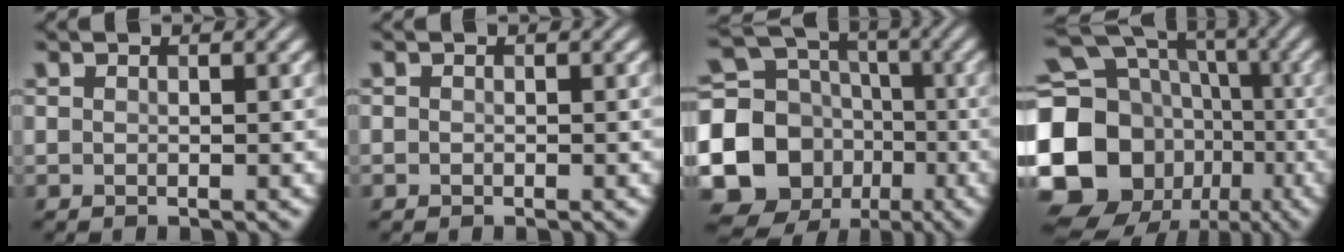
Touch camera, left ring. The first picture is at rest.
{"total": 0.0}
{"total": 15.1, "force": [-3.9, 13.6, 5.2], "torque": [-0.129, -0.026, -0.083]}
{"total": 21.8, "force": [-4.2, 18.9, 10.1], "torque": [-0.227, 0.003, -0.106]}